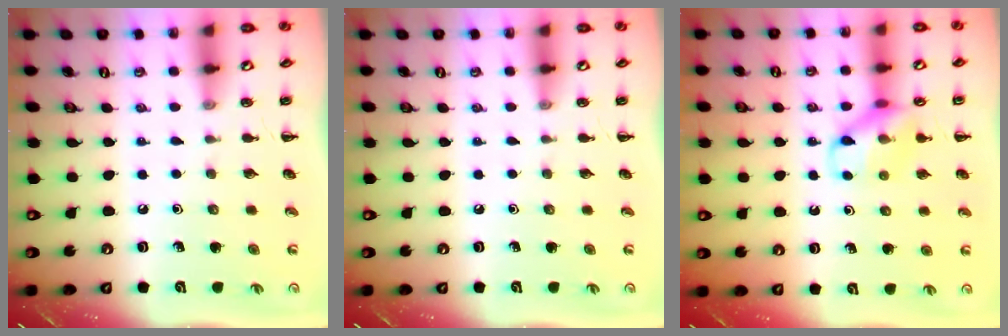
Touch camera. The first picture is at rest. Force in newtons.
{"total": 0.0}
{"total": 12.7, "press": 12.6, "slide": 1.1}